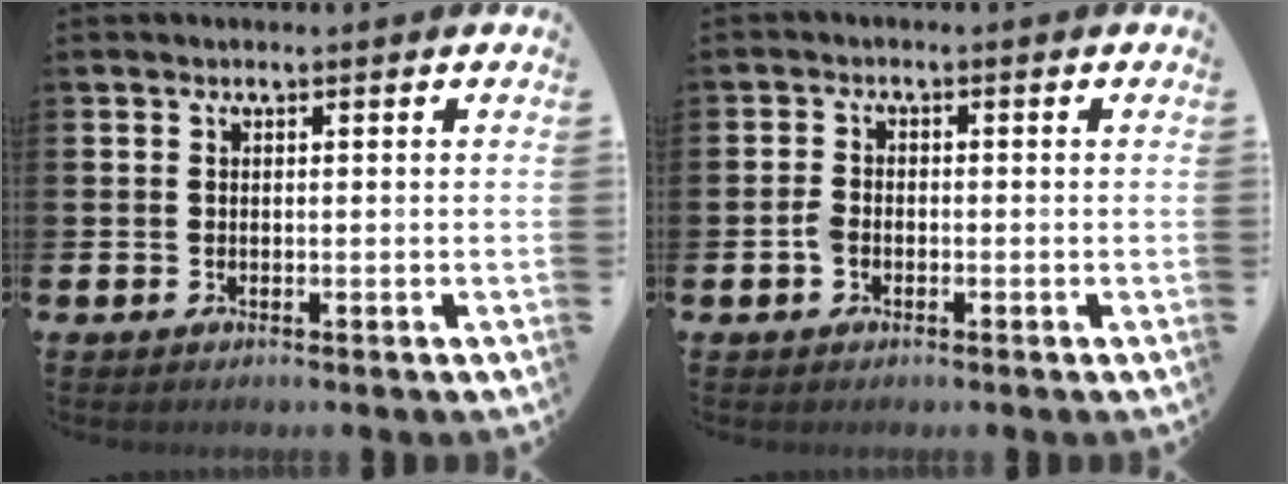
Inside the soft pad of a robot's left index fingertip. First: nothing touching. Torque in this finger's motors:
{"motor_torque": [-0.08, 0.09, 0.00, 0.01]}